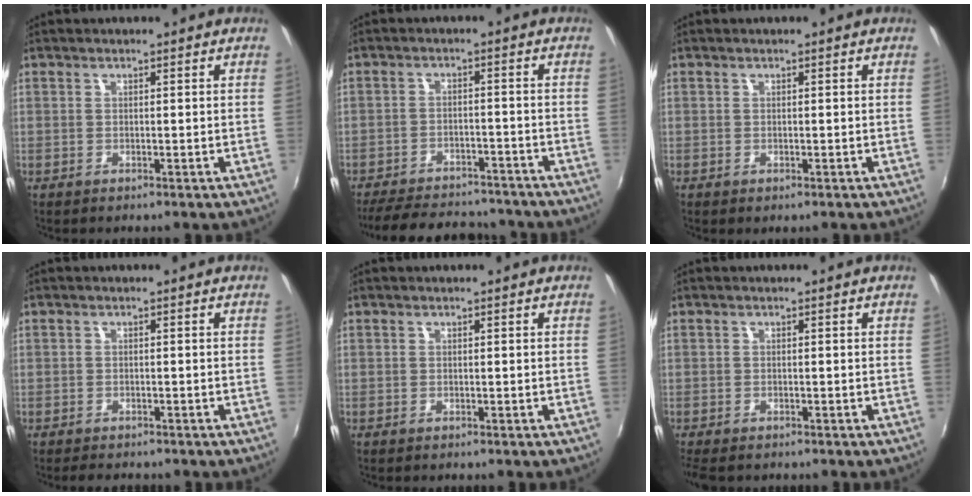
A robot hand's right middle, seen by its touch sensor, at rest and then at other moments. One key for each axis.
{"total": 17.8, "fx": -15.4, "fy": 5.8, "fz": 6.9, "tx": -0.157, "ty": 0.002, "tz": -0.210}
{"total": 0.0}
{"total": 2.5, "fx": -2.2, "fy": 0.9, "fz": 0.8, "tx": -0.024, "ty": -0.007, "tz": -0.036}
{"total": 0.0}
{"total": 3.4, "fx": -2.6, "fy": 1.3, "fz": 1.7, "tx": -0.038, "ty": -0.021, "tz": -0.042}